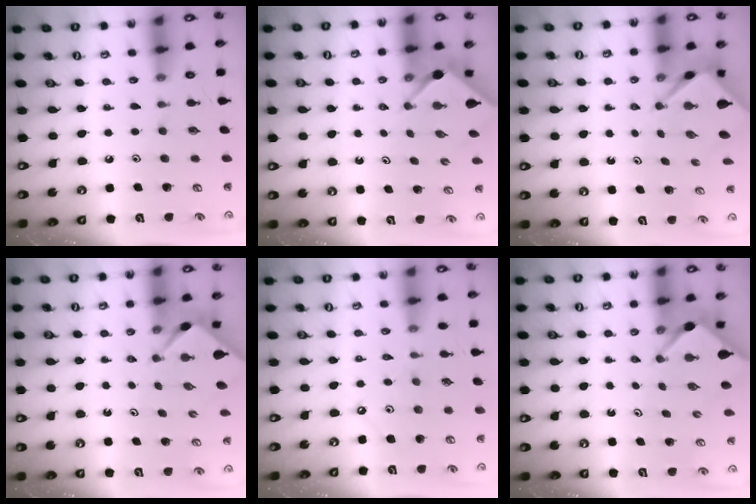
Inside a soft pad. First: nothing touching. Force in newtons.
{"total": 2.4, "press": 2.4, "slide": 0.3}
{"total": 2.7, "press": 2.7, "slide": 0.1}
{"total": 2.3, "press": 2.2, "slide": 0.3}
{"total": 2.6, "press": 2.6, "slide": 0.2}
{"total": 2.5, "press": 2.5, "slide": 0.2}